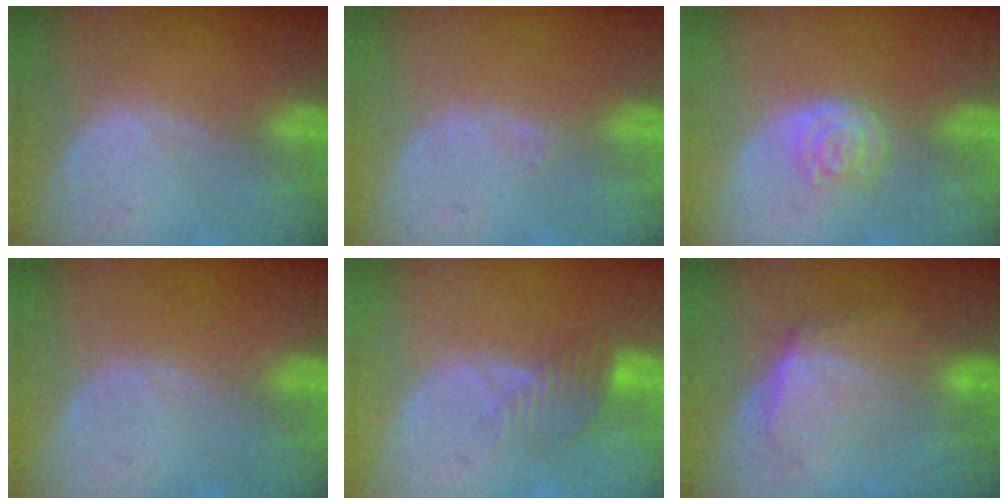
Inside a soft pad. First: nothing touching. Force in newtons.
{"total": 0.6, "press": 0.5, "slide": 0.4}
{"total": 3.4, "press": 3.3, "slide": 0.9}
{"total": 0.0}
{"total": 4.5, "press": 3.8, "slide": 2.3}
{"total": 7.3, "press": 6.6, "slide": 3.2}